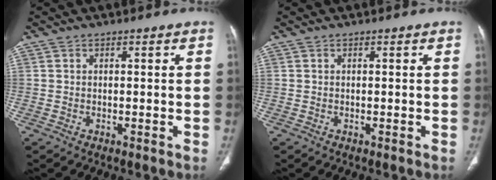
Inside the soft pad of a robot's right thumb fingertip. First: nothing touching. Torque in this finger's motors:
{"motor_torque": [-0.01, -0.01, -0.02, -0.01, 0.02]}